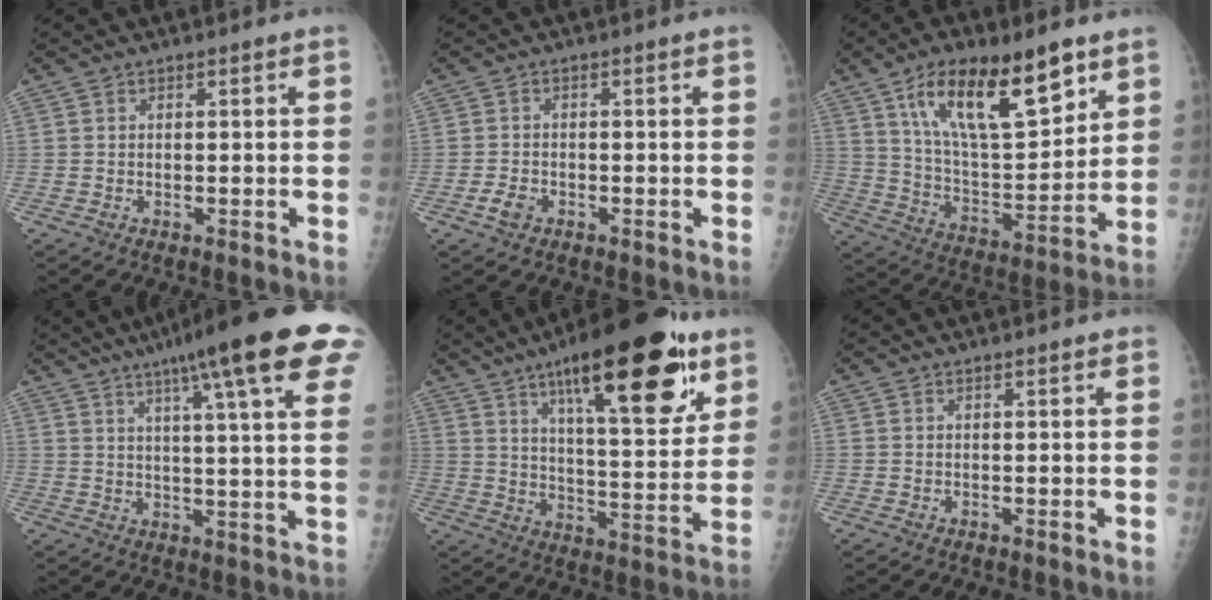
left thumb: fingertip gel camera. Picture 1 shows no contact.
{"total": 2.5, "force": [-1.3, 1.7, 1.4], "torque": [-0.024, 0.003, -0.024]}
{"total": 20.8, "force": [11.5, 7.8, 15.5], "torque": [-0.225, -0.046, 0.209]}
{"total": 22.7, "force": [13.6, 2.8, 18.0], "torque": [-0.252, -0.016, 0.172]}
{"total": 25.7, "force": [14.4, 7.8, 19.9], "torque": [-0.272, -0.048, 0.221]}
{"total": 1.0, "force": [0.9, 0.3, 0.3], "torque": [-0.003, -0.002, 0.012]}